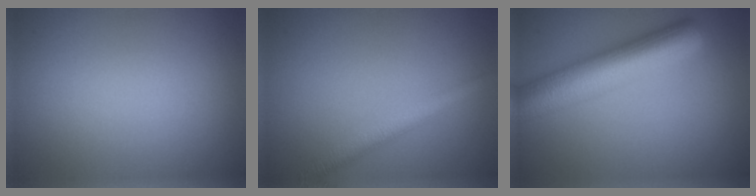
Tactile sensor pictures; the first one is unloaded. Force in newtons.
{"total": 2.7, "press": 2.7, "slide": 0.1}
{"total": 8.1, "press": 8.1, "slide": 0.3}